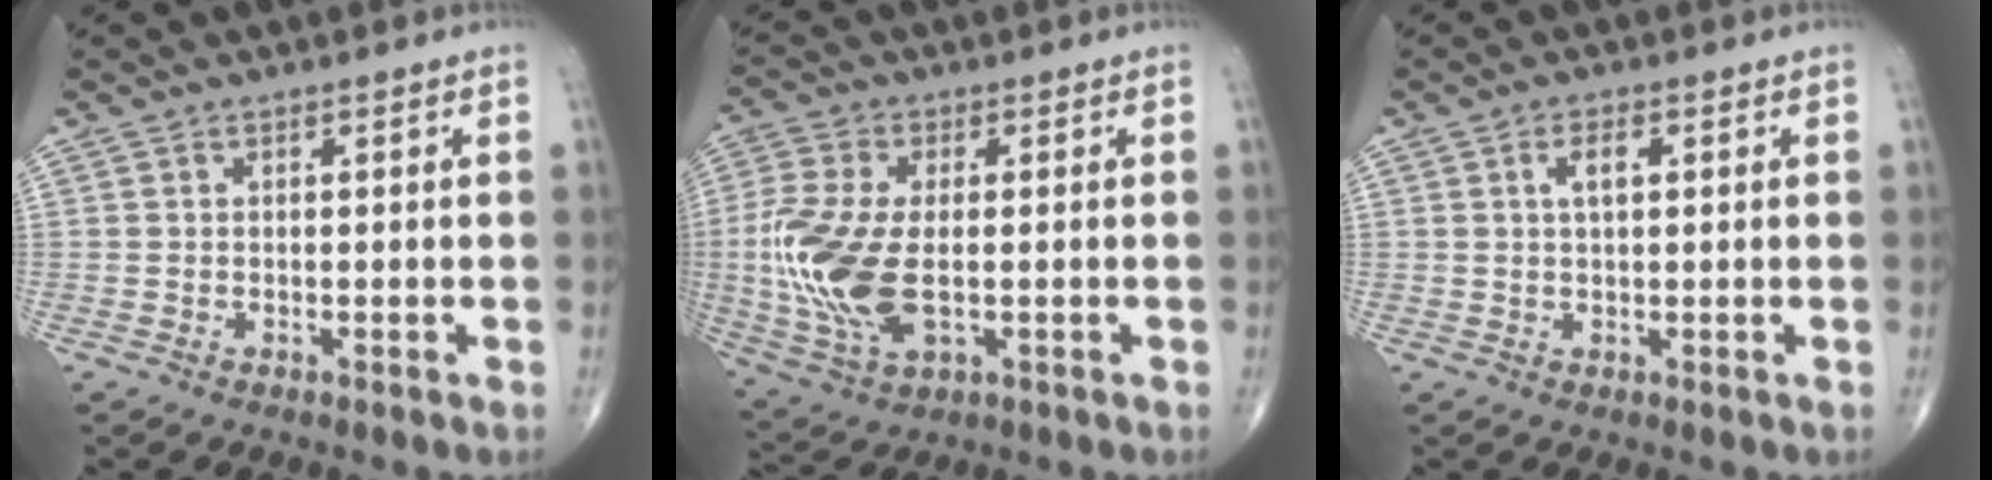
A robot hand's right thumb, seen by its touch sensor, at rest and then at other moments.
{"total": 14.8, "force": [-1.3, 7.8, 12.5], "torque": [-0.295, -0.012, -0.021]}
{"total": 3.0, "force": [0.9, 1.3, 2.6], "torque": [-0.047, 0.003, 0.016]}